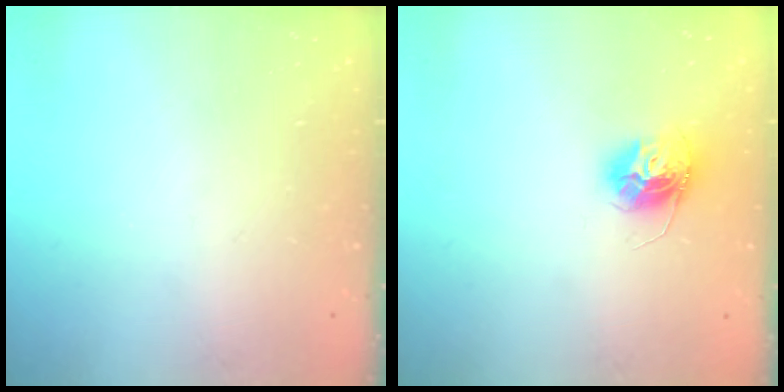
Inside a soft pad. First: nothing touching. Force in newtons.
{"total": 11.9, "press": 11.9, "slide": 1.0}